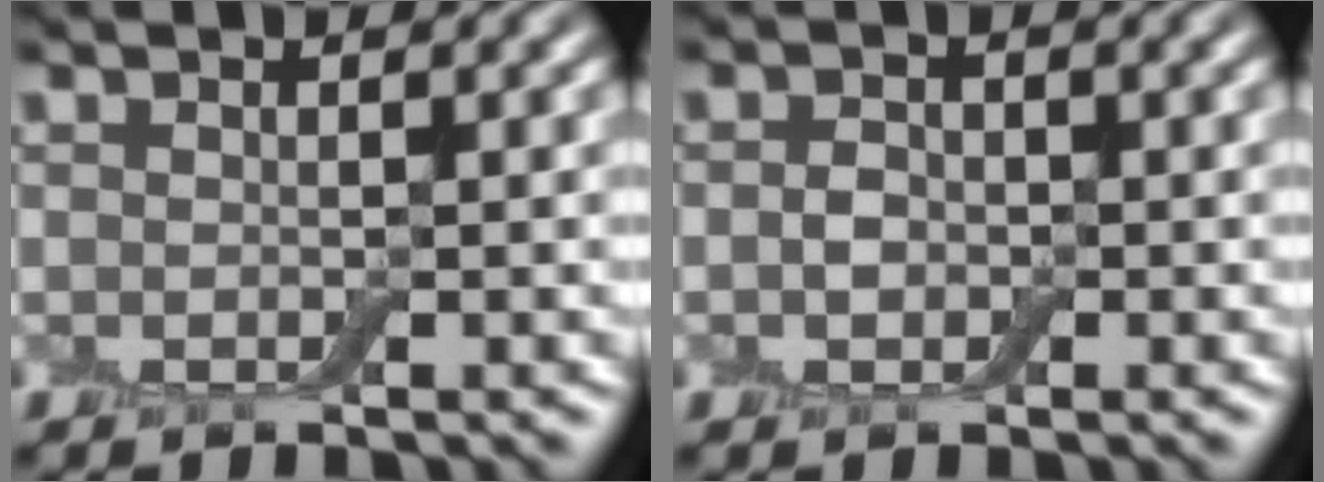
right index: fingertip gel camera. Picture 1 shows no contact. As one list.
[{"total": 1.0, "force": [-0.3, 0.9, 0.4], "torque": [-0.007, 0.002, -0.011]}]